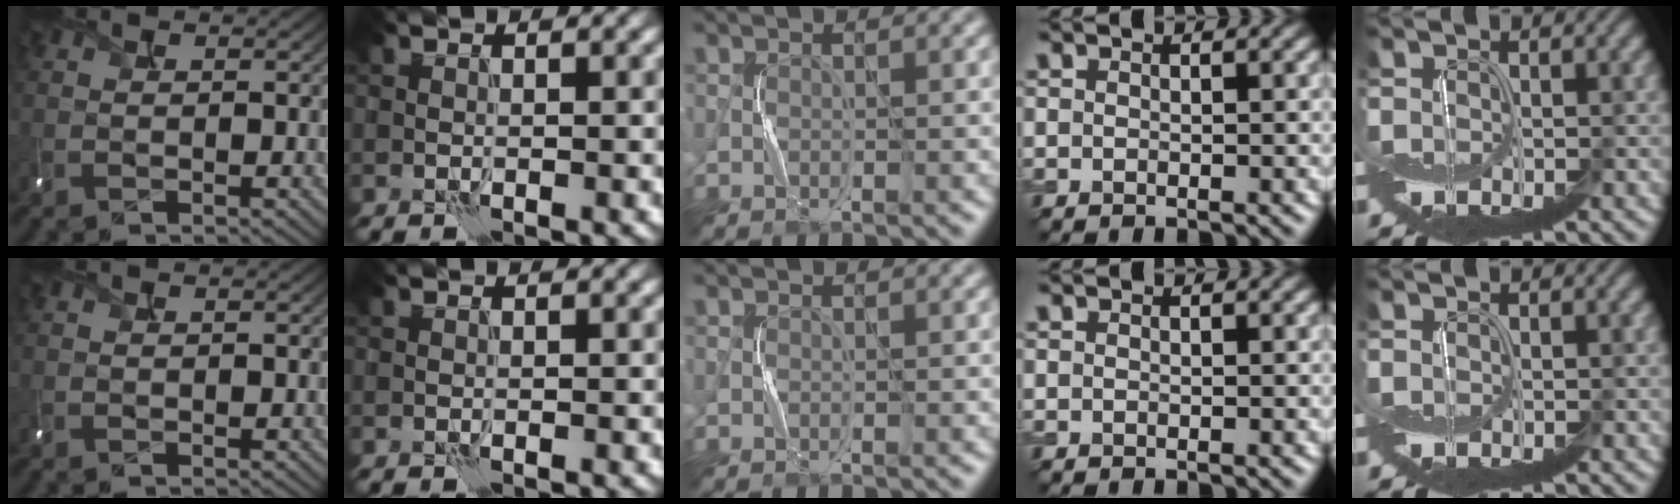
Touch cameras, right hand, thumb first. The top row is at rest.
{}